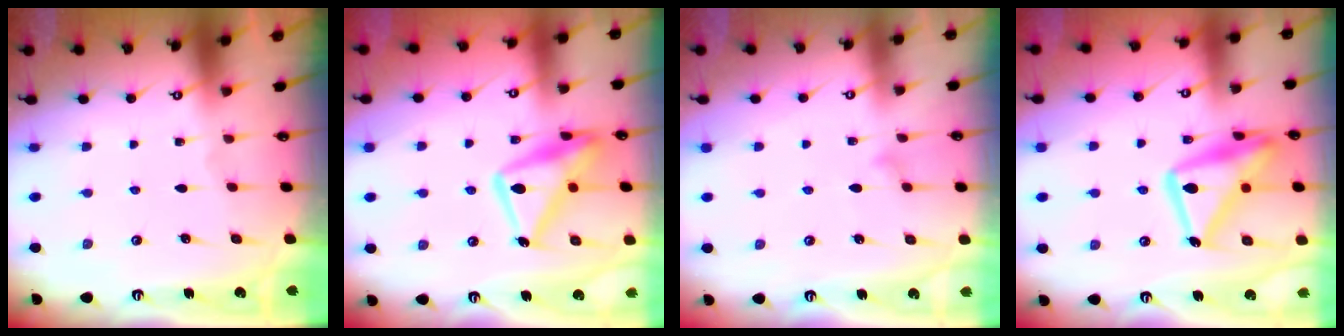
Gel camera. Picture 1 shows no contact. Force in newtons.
{"total": 16.5, "press": 16.5, "slide": 1.6}
{"total": 7.6, "press": 7.6, "slide": 0.5}
{"total": 19.3, "press": 19.2, "slide": 1.6}